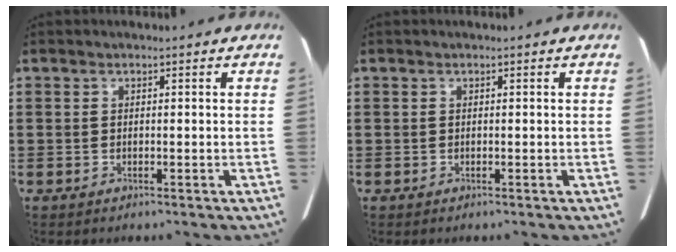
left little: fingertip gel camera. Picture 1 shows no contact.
{"total": 0.0}